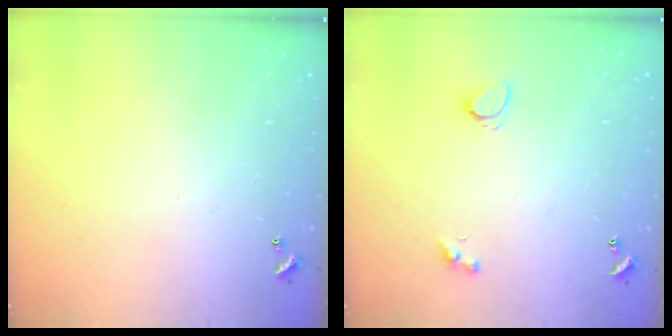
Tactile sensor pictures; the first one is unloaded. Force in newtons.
{"total": 2.1, "press": 2.0, "slide": 0.4}